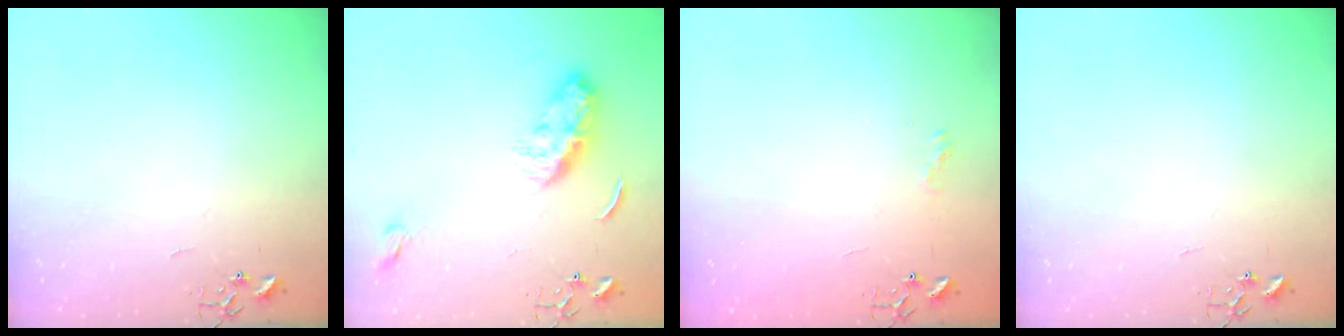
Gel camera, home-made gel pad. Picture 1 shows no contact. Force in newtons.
{"total": 10.2, "press": 10.2, "slide": 0.3}
{"total": 7.0, "press": 7.0, "slide": 0.8}
{"total": 0.0}